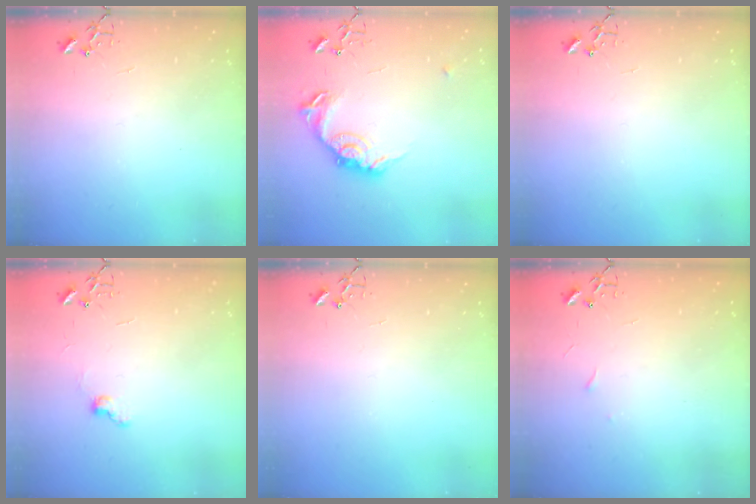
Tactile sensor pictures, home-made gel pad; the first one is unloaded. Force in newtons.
{"total": 15.0, "press": 15.0, "slide": 0.7}
{"total": 0.0}
{"total": 6.6, "press": 6.6, "slide": 0.7}
{"total": 0.0}
{"total": 3.4, "press": 3.3, "slide": 0.4}